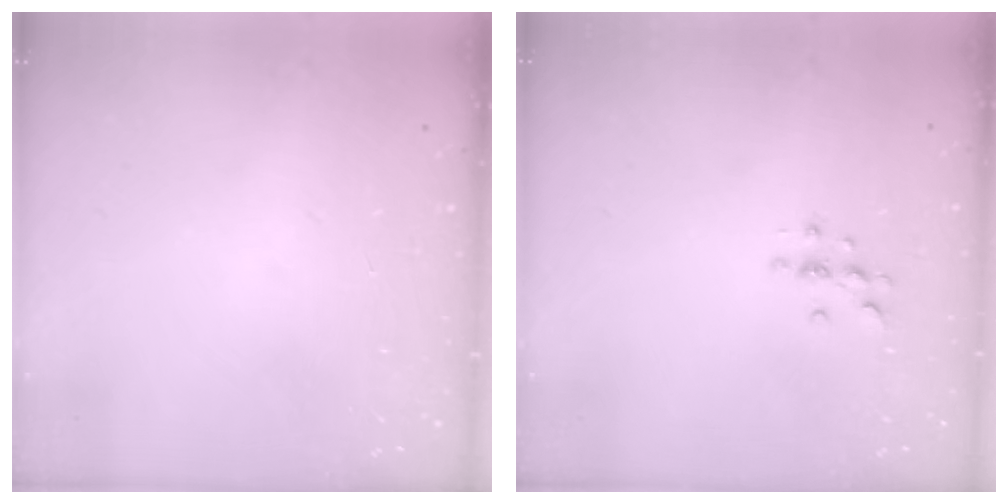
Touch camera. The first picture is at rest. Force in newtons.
{"total": 4.2, "press": 4.2, "slide": 0.5}